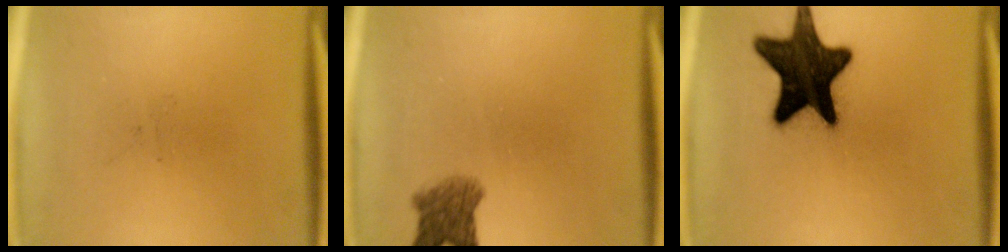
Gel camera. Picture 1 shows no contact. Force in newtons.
{"total": 4.3}
{"total": 17.6}